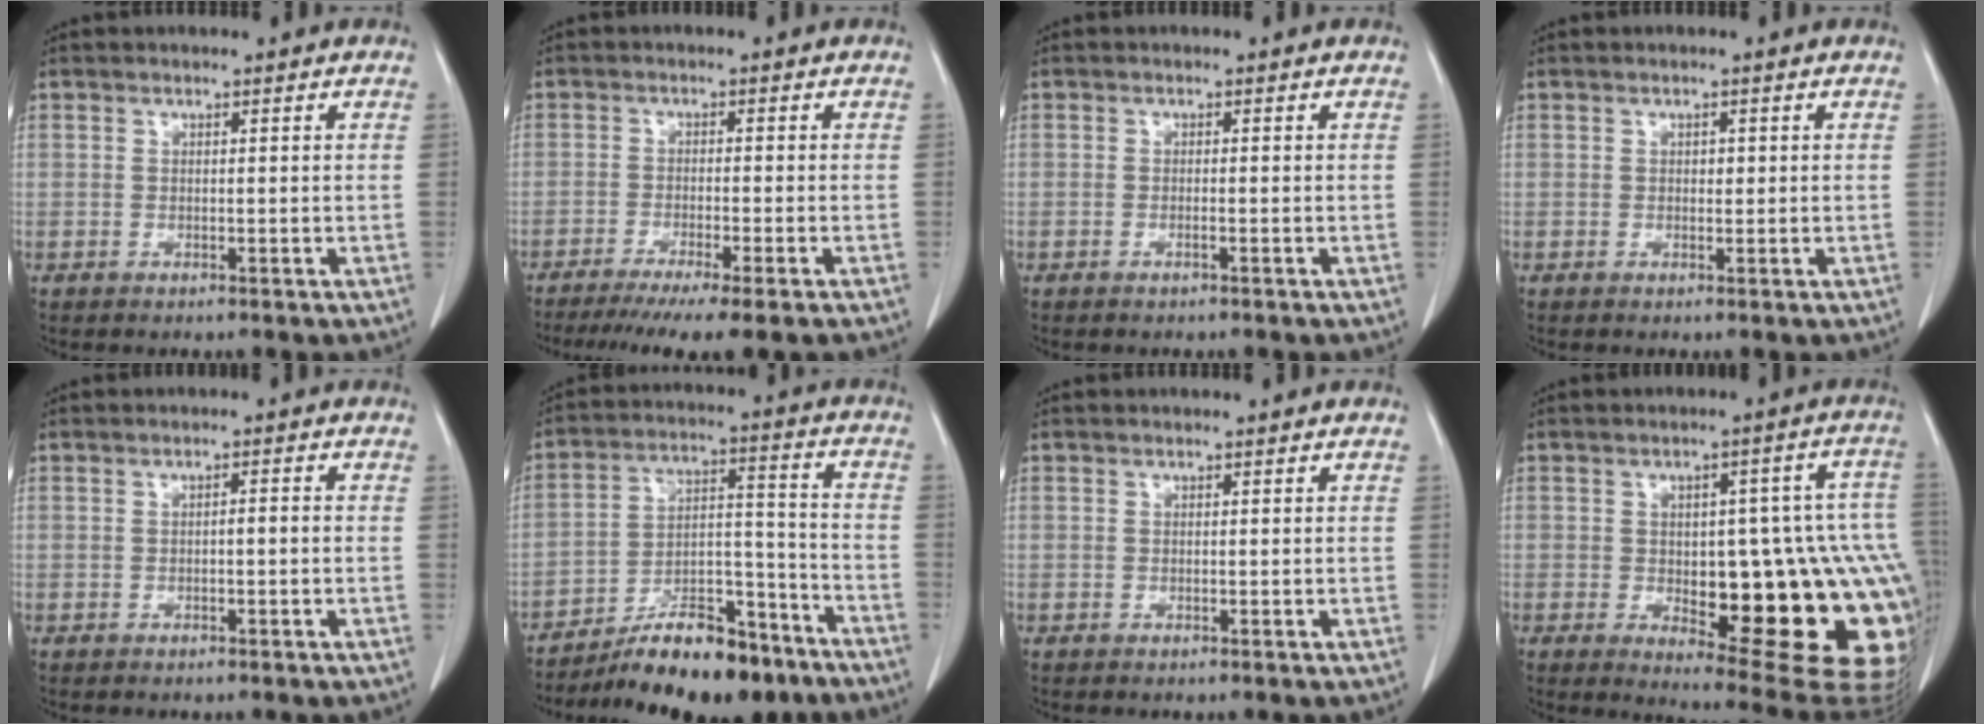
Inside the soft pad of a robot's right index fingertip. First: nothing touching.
{"total": 10.2, "force": [-8.1, -0.3, 6.2], "torque": [-0.074, -0.026, -0.123]}
{"total": 0.7, "force": [-0.3, 0.0, 0.6], "torque": [-0.012, 0.000, -0.004]}
{"total": 0.8, "force": [0.1, 0.6, 0.6], "torque": [-0.007, 0.001, 0.002]}
{"total": 1.2, "force": [-0.3, 0.2, 1.1], "torque": [-0.017, 0.003, -0.004]}
{"total": 15.9, "force": [-12.5, 4.7, 8.7], "torque": [-0.129, 0.031, -0.202]}
{"total": 0.0}
{"total": 23.9, "force": [-4.3, 7.5, 22.3], "torque": [-0.187, 0.022, -0.030]}